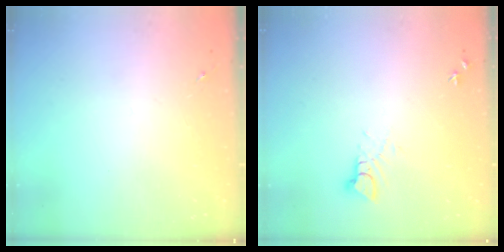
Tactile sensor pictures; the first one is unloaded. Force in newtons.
{"total": 3.5, "press": 3.5, "slide": 0.2}